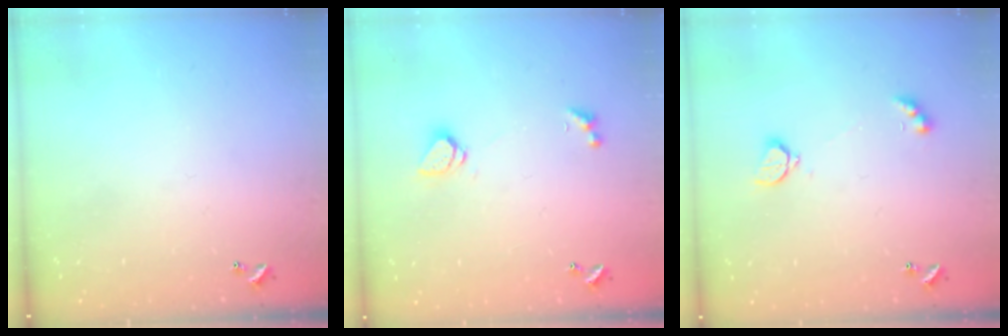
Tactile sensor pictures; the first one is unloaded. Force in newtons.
{"total": 1.6, "press": 1.6, "slide": 0.5}
{"total": 2.4, "press": 2.3, "slide": 0.8}